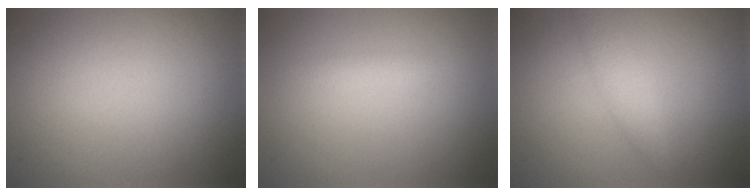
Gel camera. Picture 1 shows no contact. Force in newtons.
{"total": 1.0, "press": 1.0, "slide": 0.0}
{"total": 1.8, "press": 1.8, "slide": 0.0}